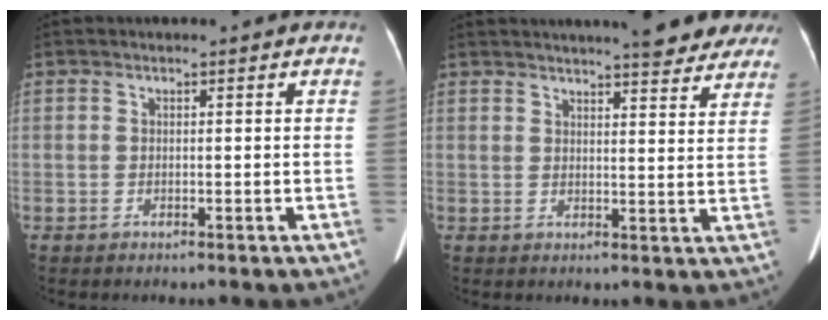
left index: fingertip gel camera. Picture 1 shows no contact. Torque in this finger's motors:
{"motor_torque": [0.97, -1.17, 0.20, 0.04]}